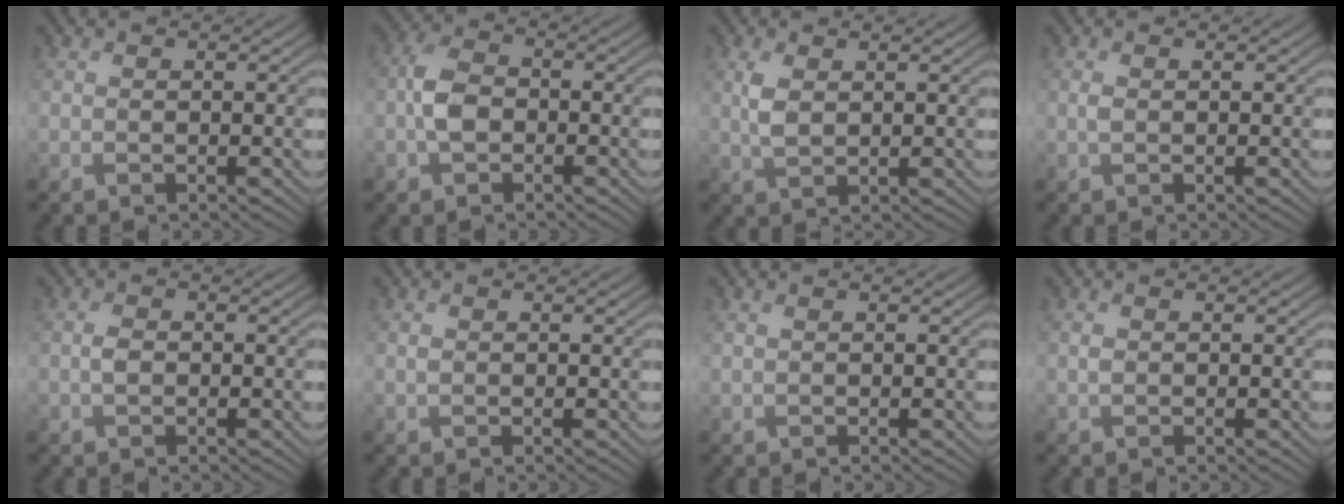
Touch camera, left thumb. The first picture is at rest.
{"total": 4.0, "force": [-0.8, 2.8, 2.8], "torque": [-0.058, 0.010, -0.025]}
{"total": 2.6, "force": [1.5, 0.9, 2.0], "torque": [-0.050, 0.006, 0.032]}
{"total": 0.8, "force": [0.5, 0.1, 0.6], "torque": [-0.015, 0.006, 0.009]}
{"total": 0.9, "force": [0.3, 0.5, 0.7], "torque": [-0.014, 0.007, 0.001]}
{"total": 0.7, "force": [0.6, 0.2, 0.3], "torque": [-0.007, 0.004, 0.010]}
{"total": 0.9, "force": [0.8, -0.4, -0.1], "torque": [0.003, 0.007, 0.015]}
{"total": 0.7, "force": [0.5, 0.2, 0.4], "torque": [-0.008, 0.005, 0.008]}